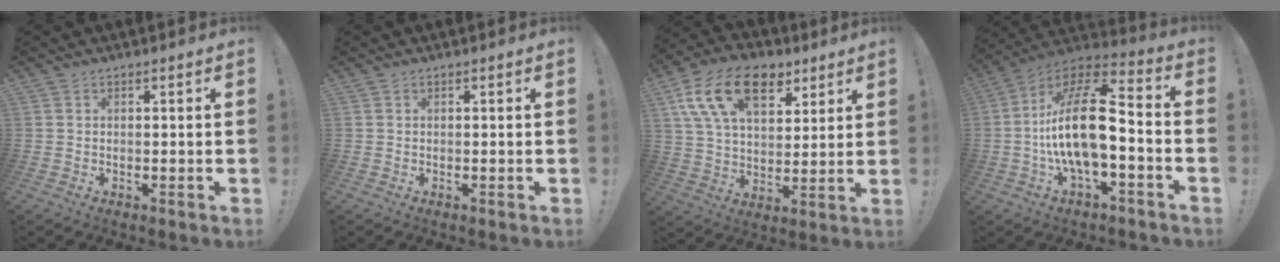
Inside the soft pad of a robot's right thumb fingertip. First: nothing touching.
{"total": 0.0}
{"total": 18.9, "force": [9.4, 11.4, 11.8], "torque": [-0.196, -0.036, 0.173]}
{"total": 20.4, "force": [-2.6, 8.2, 18.5], "torque": [-0.345, 0.016, -0.045]}